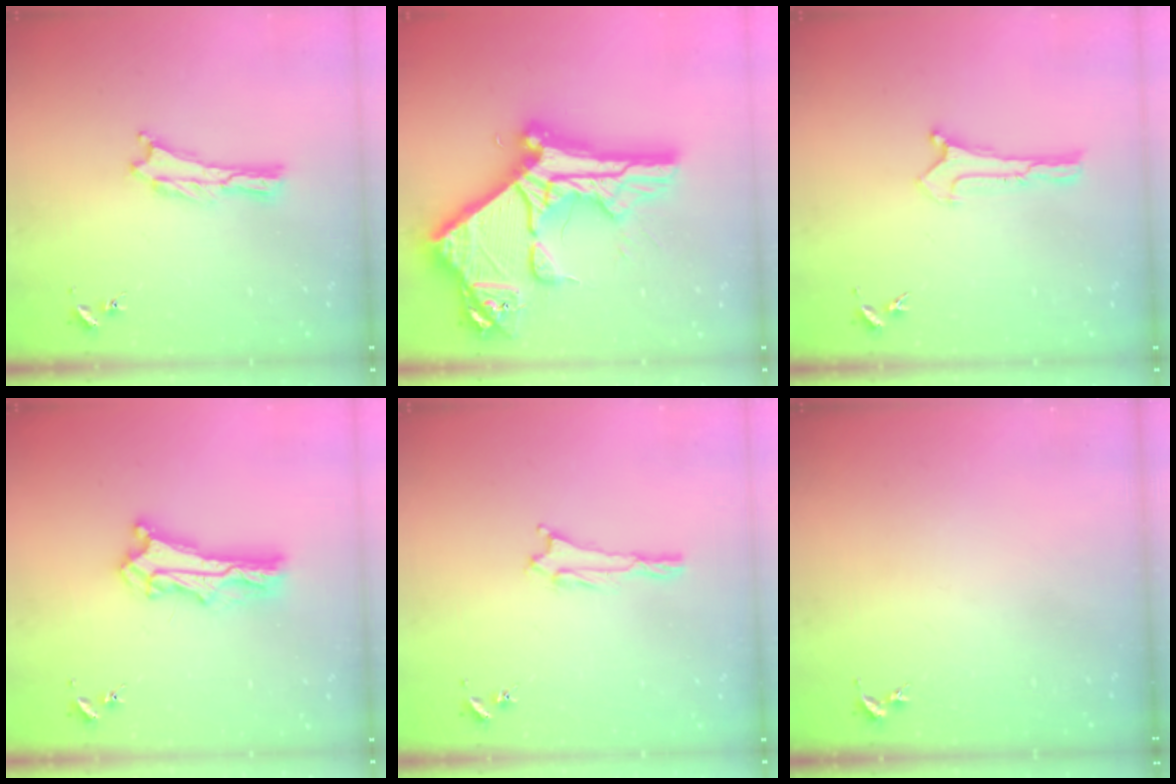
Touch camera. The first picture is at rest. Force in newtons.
{"total": 21.7, "press": 21.6, "slide": 2.2}
{"total": 0.0}
{"total": 7.4, "press": 7.3, "slide": 0.6}
{"total": 1.0, "press": 1.0, "slide": 0.1}
{"total": 0.0}